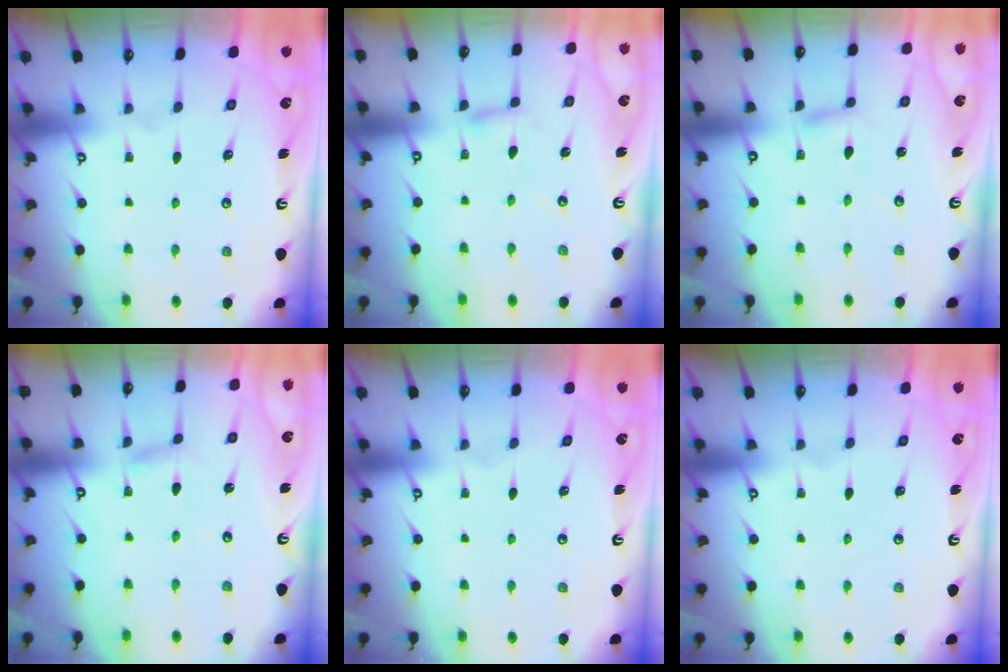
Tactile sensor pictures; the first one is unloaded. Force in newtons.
{"total": 2.4, "press": 2.4, "slide": 0.1}
{"total": 1.4, "press": 1.4, "slide": 0.2}
{"total": 2.2, "press": 2.2, "slide": 0.1}
{"total": 0.0}
{"total": 0.0}